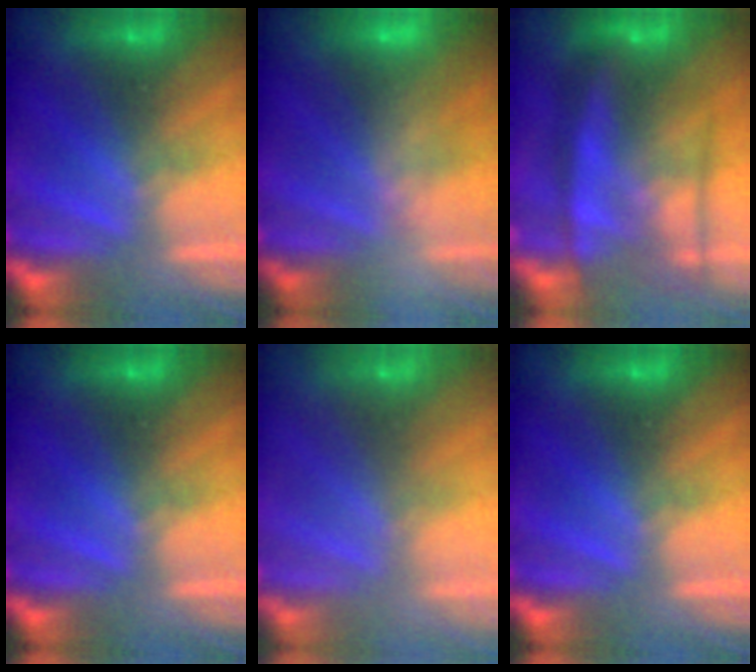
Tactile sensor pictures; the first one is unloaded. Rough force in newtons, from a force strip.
{"total": 2.6}
{"total": 5.6}
{"total": 0.0}
{"total": 9.1}
{"total": 0.0}